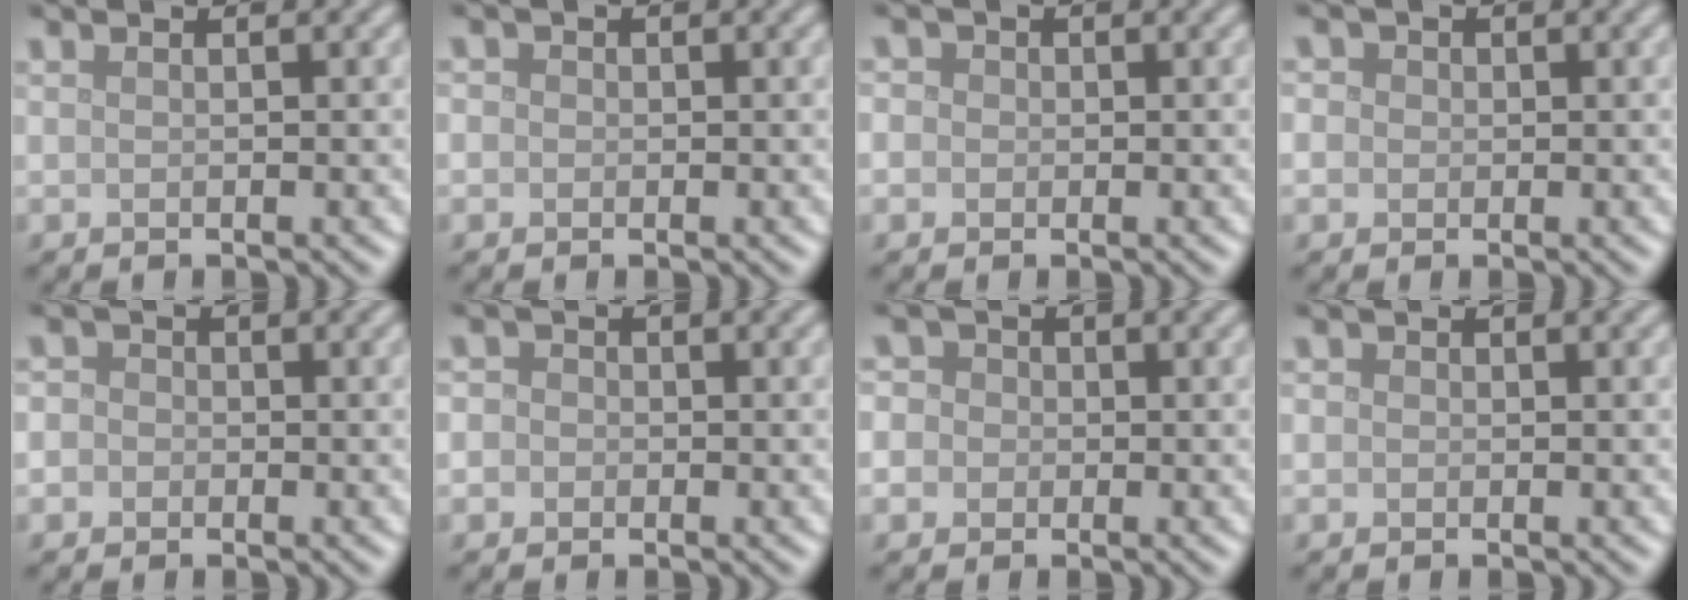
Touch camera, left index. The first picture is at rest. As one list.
[{"total": 1.4, "force": [0.3, 1.3, 0.5], "torque": [-0.002, 0.005, -0.011]}, {"total": 2.6, "force": [0.7, 2.3, 1.0], "torque": [0.002, 0.019, -0.016]}, {"total": 3.0, "force": [1.0, 2.6, 1.2], "torque": [-0.006, 0.021, -0.010]}, {"total": 2.8, "force": [0.2, 2.6, 1.0], "torque": [0.010, 0.016, -0.034]}, {"total": 2.8, "force": [0.3, 2.6, 1.1], "torque": [0.010, 0.017, -0.031]}, {"total": 5.4, "force": [0.4, 5.1, 1.9], "torque": [-0.034, 0.037, -0.028]}, {"total": 0.9, "force": [0.2, 0.9, 0.3], "torque": [-0.002, 0.001, -0.007]}]